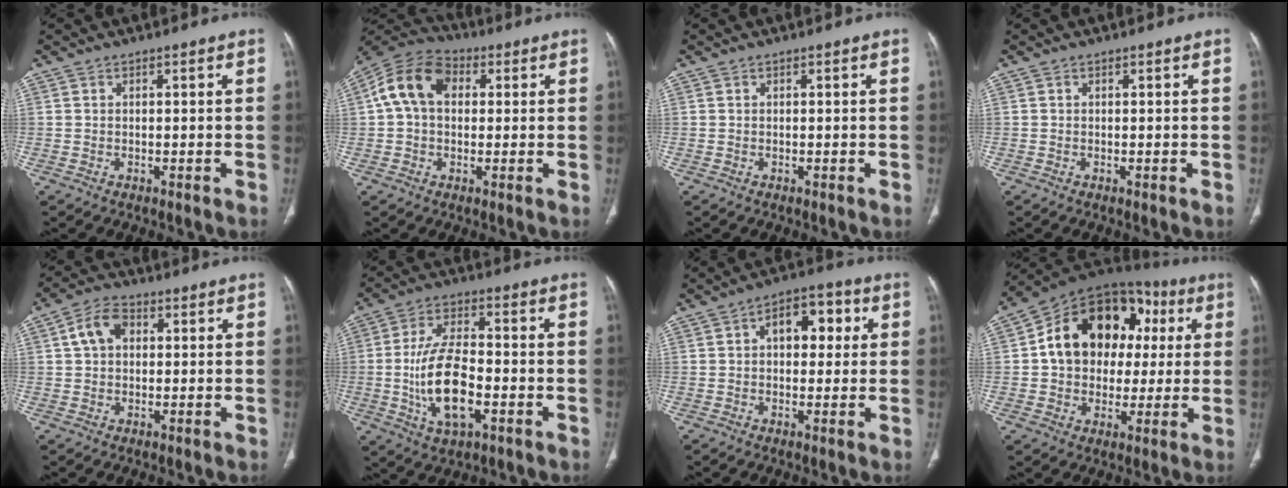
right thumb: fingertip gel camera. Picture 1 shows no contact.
{"total": 11.7, "force": [2.1, 8.3, 8.0], "torque": [-0.142, 0.032, 0.027]}
{"total": 0.0}
{"total": 0.0}
{"total": 6.5, "force": [1.6, 4.6, 4.4], "torque": [-0.075, 0.015, 0.022]}
{"total": 13.9, "force": [-2.9, 6.4, 12.0], "torque": [-0.225, 0.013, -0.051]}
{"total": 9.1, "force": [2.0, 5.5, 6.9], "torque": [-0.069, 0.022, 0.023]}
{"total": 20.8, "force": [3.3, 15.6, 13.4], "torque": [-0.168, 0.037, 0.050]}